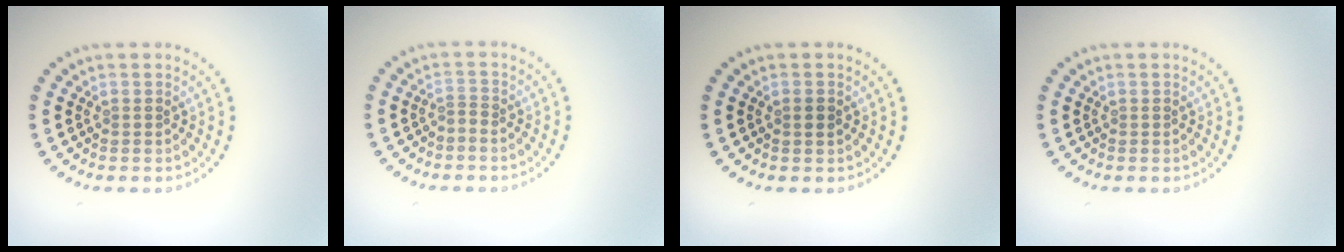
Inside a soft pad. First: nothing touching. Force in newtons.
{"total": 0.6, "press": 0.1, "slide": 0.6}
{"total": 0.9, "press": 0.8, "slide": 0.3}
{"total": 0.0}